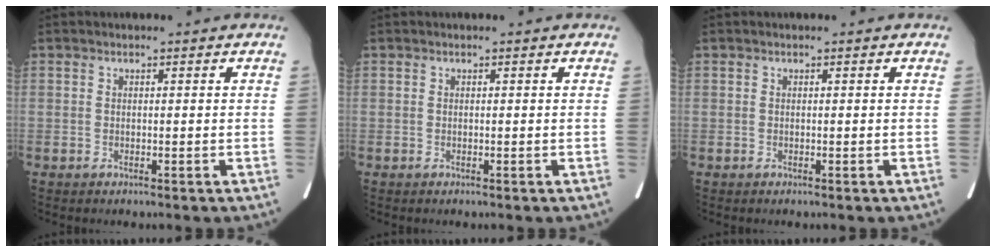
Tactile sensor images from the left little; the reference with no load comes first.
{"total": 0.0}
{"total": 0.0}